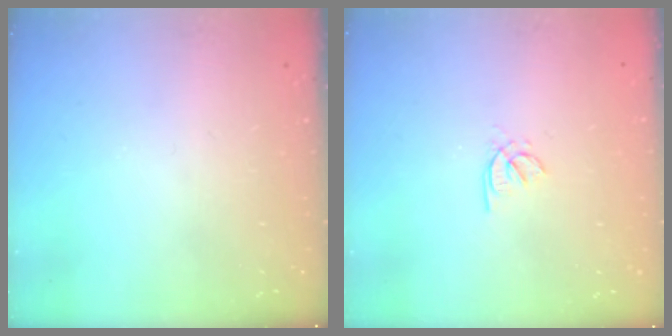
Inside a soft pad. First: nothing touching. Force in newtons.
{"total": 1.8, "press": 1.8, "slide": 0.5}